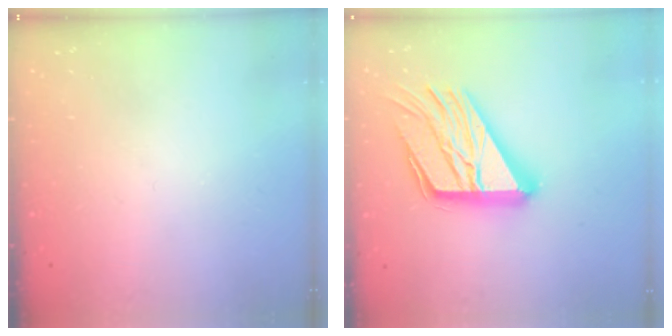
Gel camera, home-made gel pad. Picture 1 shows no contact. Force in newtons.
{"total": 23.5, "press": 23.3, "slide": 2.3}